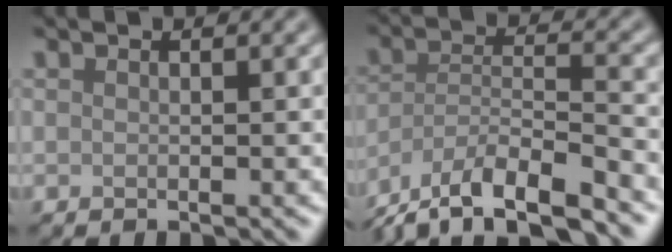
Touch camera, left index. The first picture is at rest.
{"total": 10.0, "force": [-8.5, 2.4, 4.7], "torque": [-0.074, -0.013, -0.144]}